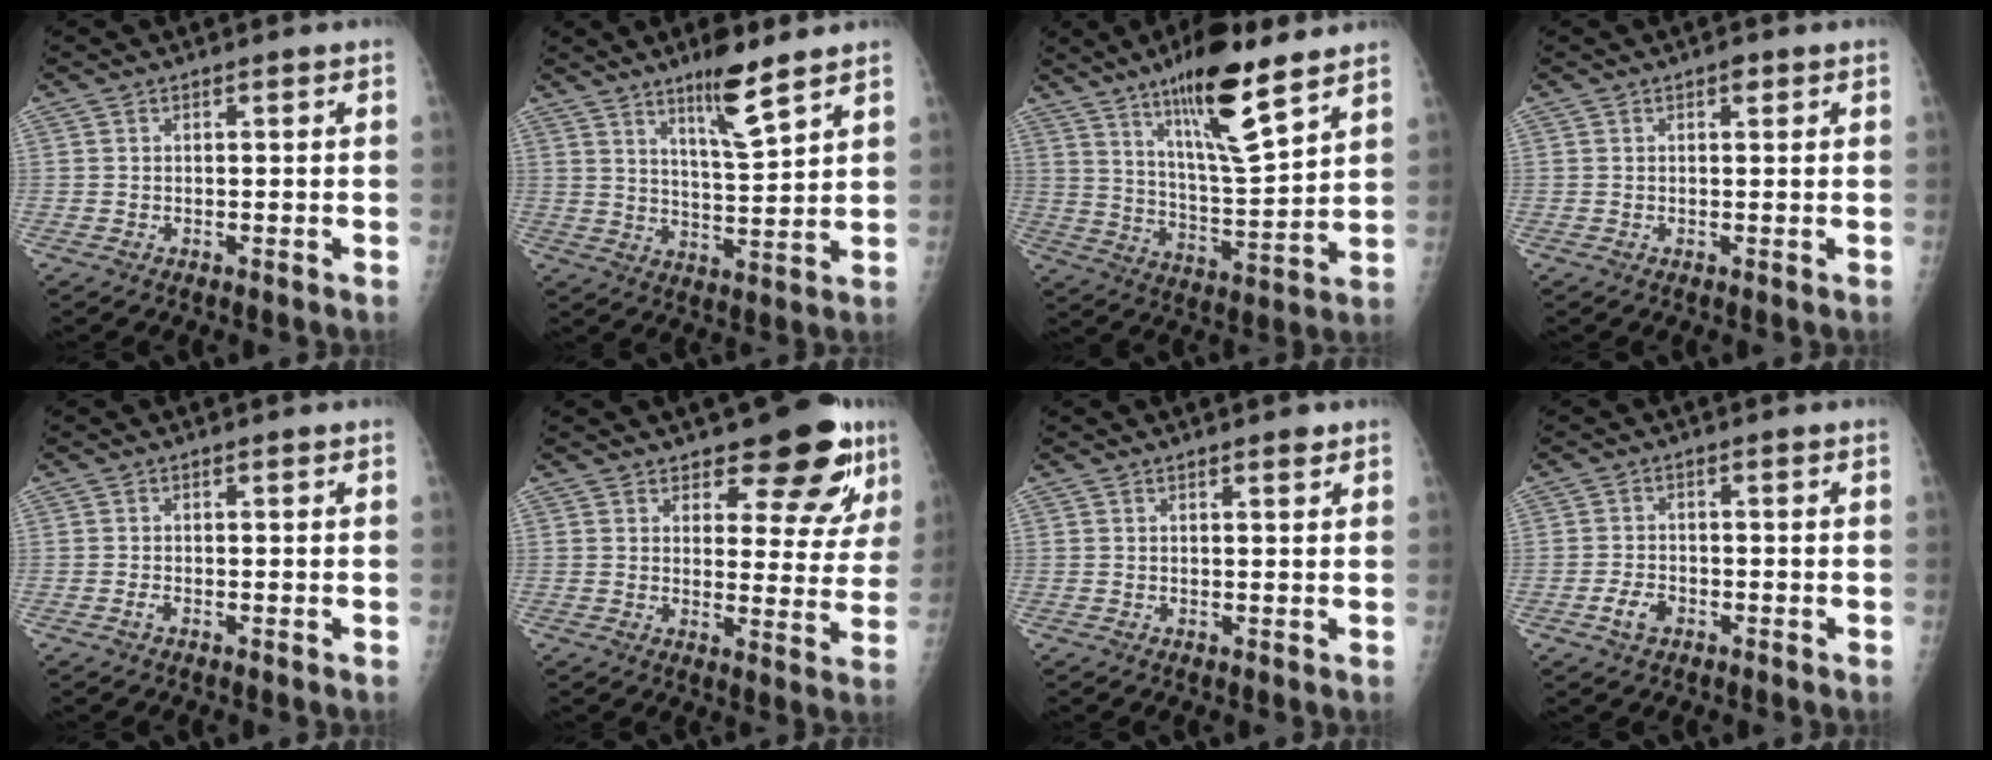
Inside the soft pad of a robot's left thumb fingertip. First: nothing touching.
{"total": 8.8, "force": [6.1, 1.1, 6.2], "torque": [-0.097, -0.046, 0.107]}
{"total": 16.1, "force": [10.6, 3.2, 11.7], "torque": [-0.183, -0.067, 0.187]}
{"total": 1.2, "force": [0.6, 0.6, 0.8], "torque": [-0.004, 0.000, 0.006]}
{"total": 0.6, "force": [-0.4, 0.2, 0.4], "torque": [-0.007, -0.001, -0.007]}
{"total": 12.9, "force": [8.9, 5.1, 7.9], "torque": [-0.056, -0.060, 0.112]}
{"total": 1.3, "force": [1.0, 0.4, 0.8], "torque": [-0.006, -0.005, 0.013]}
{"total": 3.1, "force": [-1.6, 2.0, 1.8], "torque": [-0.029, 0.009, -0.028]}